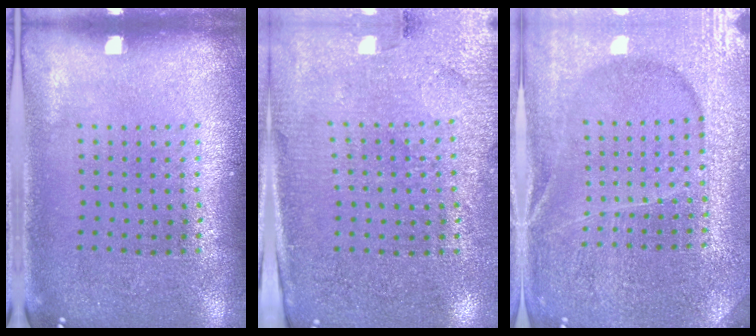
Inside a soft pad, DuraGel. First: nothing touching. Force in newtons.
{"total": 3.1, "press": 2.8, "slide": 1.3}
{"total": 4.2, "press": 4.0, "slide": 1.3}